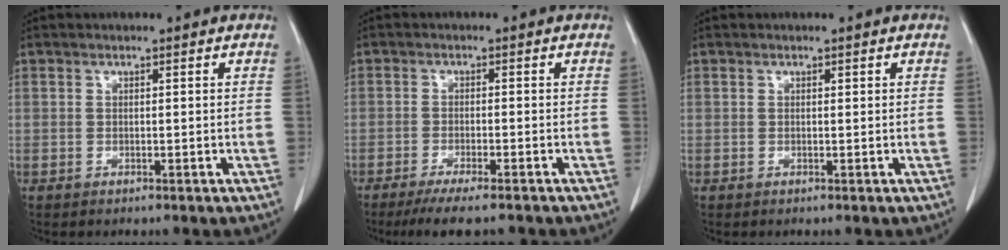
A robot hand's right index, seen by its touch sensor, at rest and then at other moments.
{"total": 8.0, "force": [-6.6, 0.8, 4.5], "torque": [-0.059, -0.014, -0.100]}
{"total": 0.0}